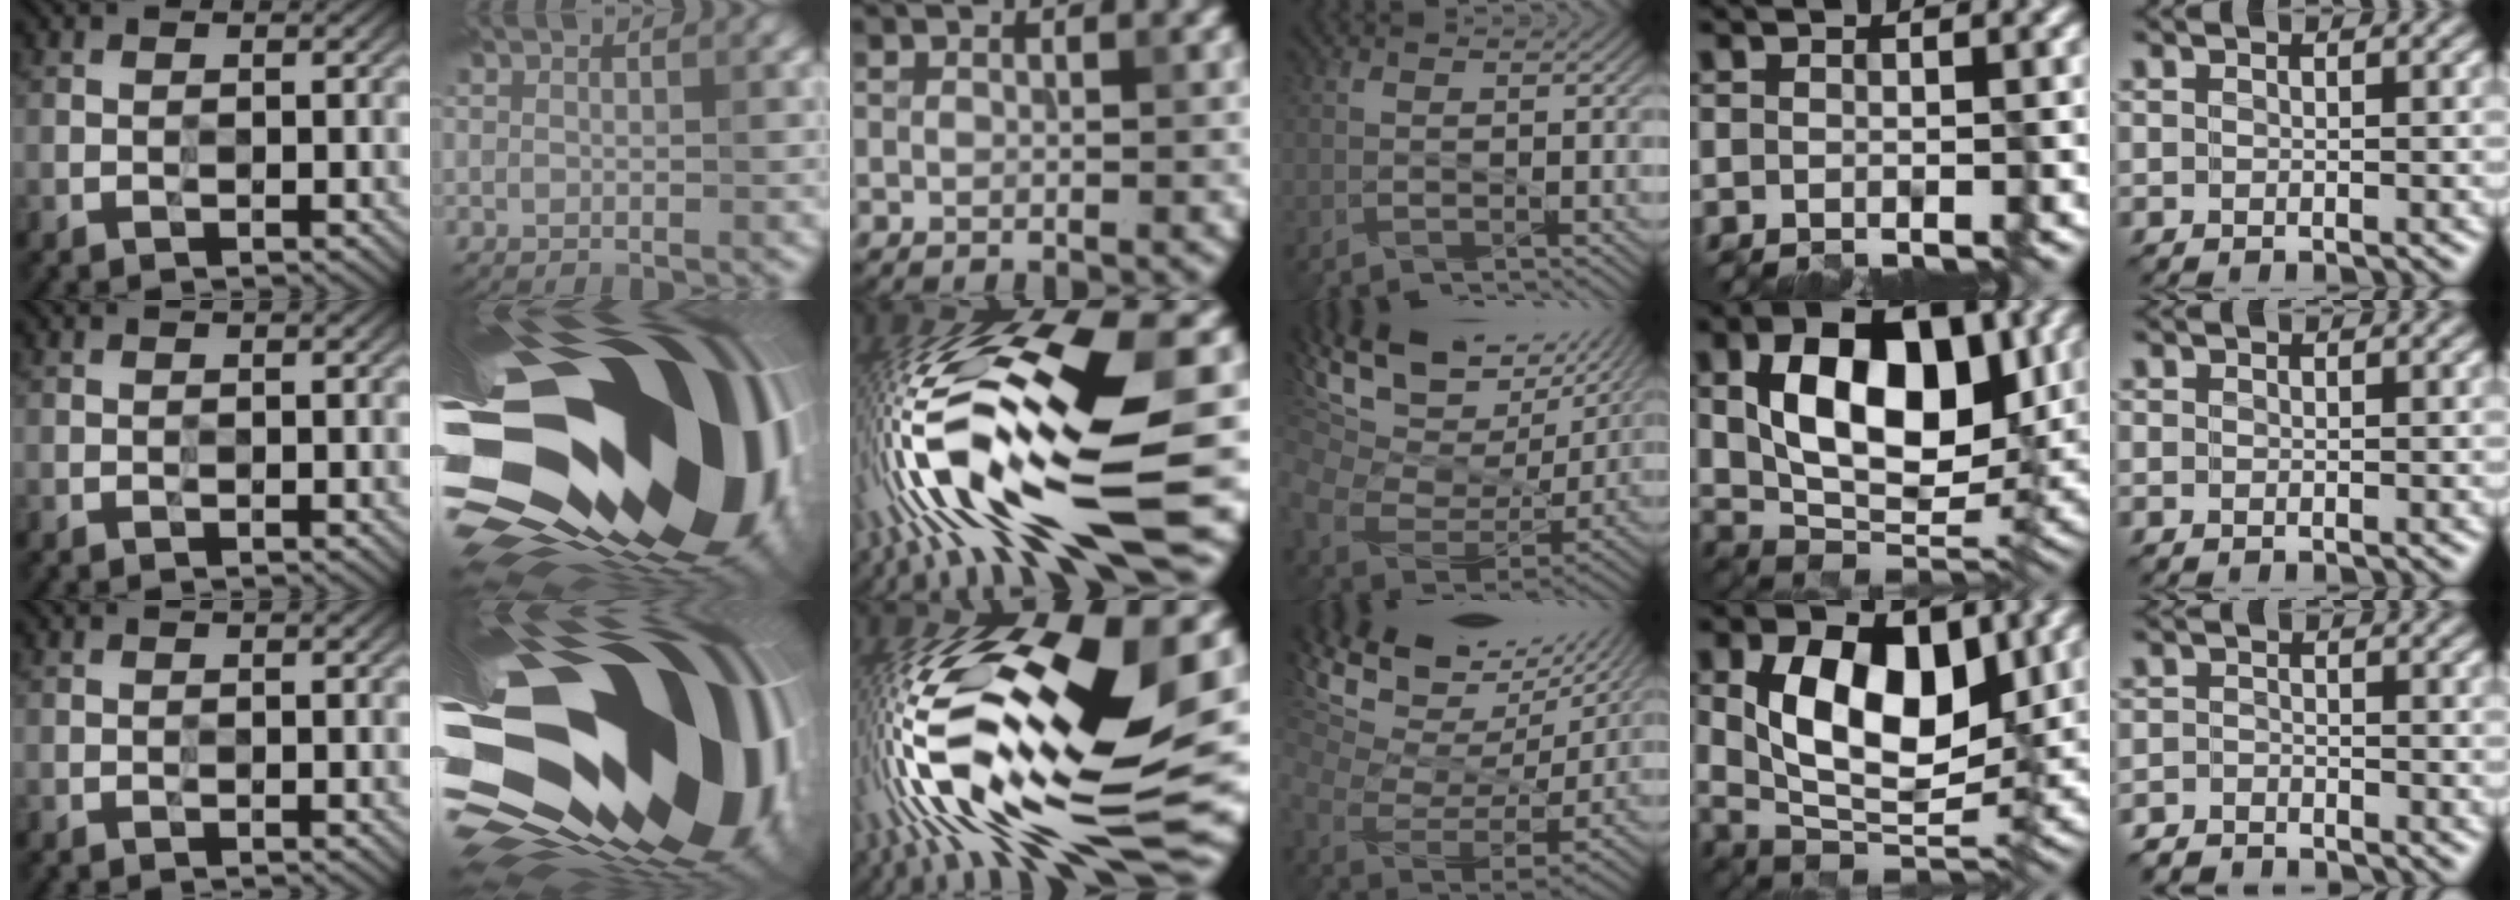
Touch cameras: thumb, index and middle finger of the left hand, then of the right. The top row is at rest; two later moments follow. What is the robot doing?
{"motion": "wipe", "object": "plastic plate"}